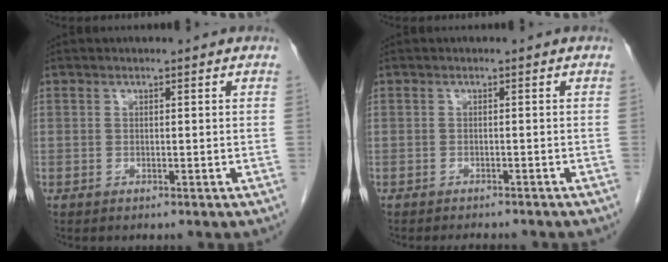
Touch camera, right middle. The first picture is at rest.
{"total": 3.6, "force": [-3.3, 0.8, 1.1], "torque": [-0.014, -0.005, -0.040]}